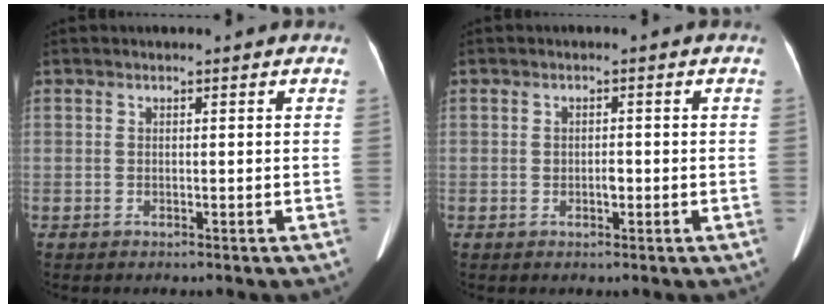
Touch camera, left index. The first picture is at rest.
{"total": 1.3, "force": [-0.4, 0.7, 1.0], "torque": [-0.017, 0.001, -0.006]}